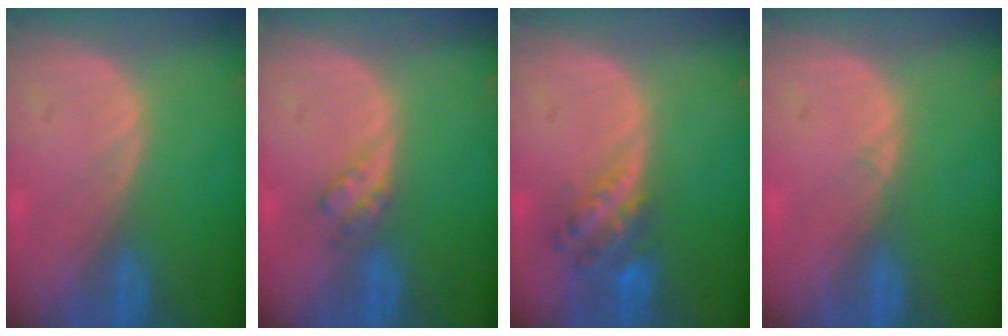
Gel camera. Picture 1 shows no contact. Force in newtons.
{"total": 2.4, "press": 2.4, "slide": 0.2}
{"total": 5.8, "press": 5.0, "slide": 2.8}
{"total": 0.6, "press": 0.5, "slide": 0.4}